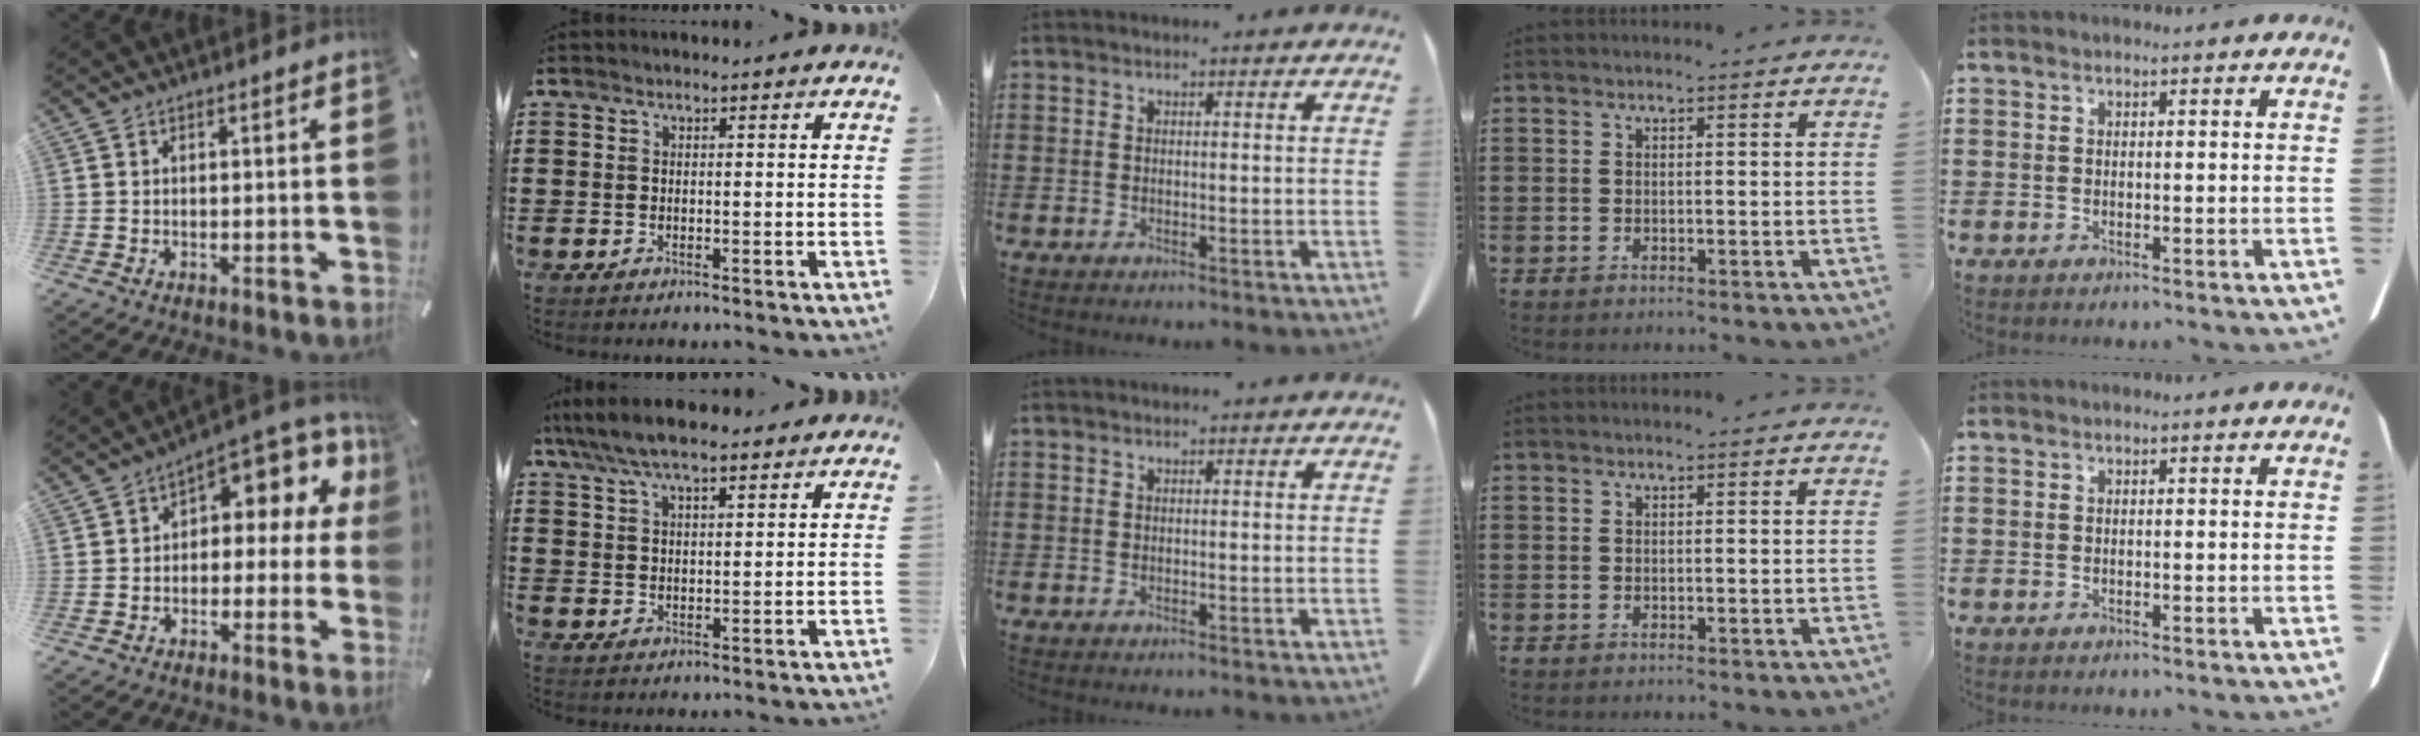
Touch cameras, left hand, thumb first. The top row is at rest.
{"thumb": {"total": 7.8, "force": [4.1, 4.5, 5.0], "torque": [-0.066, -0.038, 0.070]}, "index": {"total": 6.6, "force": [5.4, 1.8, 3.3], "torque": [-0.080, -0.006, 0.098]}}